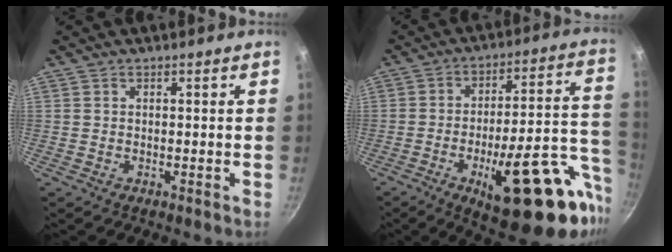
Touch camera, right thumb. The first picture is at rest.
{"total": 24.8, "force": [-9.7, 8.1, 21.4], "torque": [-0.255, 0.031, -0.132]}